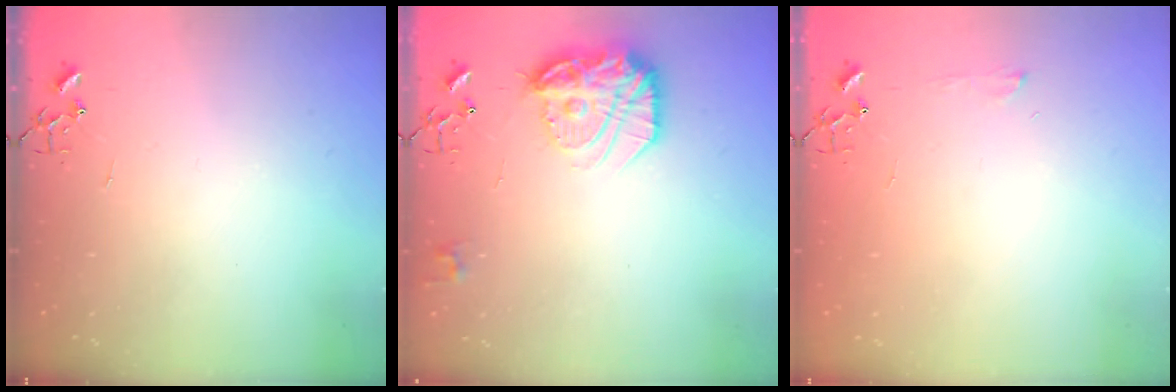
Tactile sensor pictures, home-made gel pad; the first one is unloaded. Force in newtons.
{"total": 19.0, "press": 19.0, "slide": 1.7}
{"total": 4.2, "press": 4.2, "slide": 0.6}